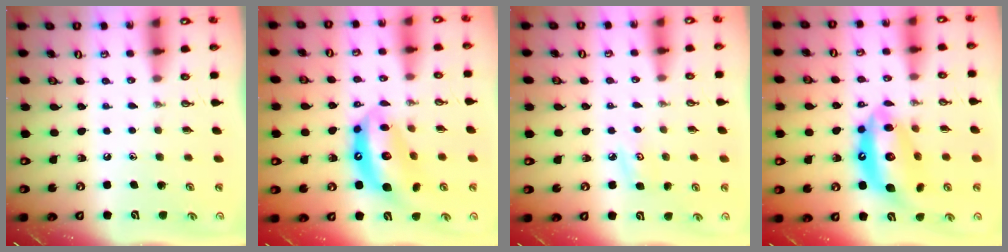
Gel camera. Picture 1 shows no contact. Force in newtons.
{"total": 13.6, "press": 13.5, "slide": 1.5}
{"total": 3.7, "press": 3.6, "slide": 0.4}
{"total": 16.6, "press": 16.5, "slide": 1.6}